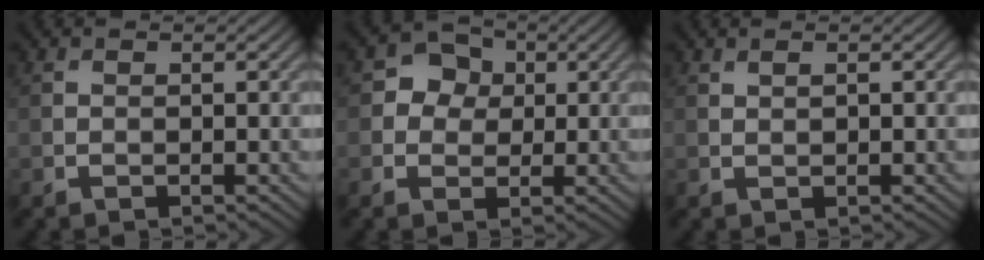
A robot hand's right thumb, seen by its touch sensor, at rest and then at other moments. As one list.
[{"total": 3.9, "force": [0.6, 3.6, 1.5], "torque": [-0.029, 0.004, -0.004]}, {"total": 0.6, "force": [0.4, 0.1, 0.4], "torque": [-0.009, 0.001, 0.010]}]